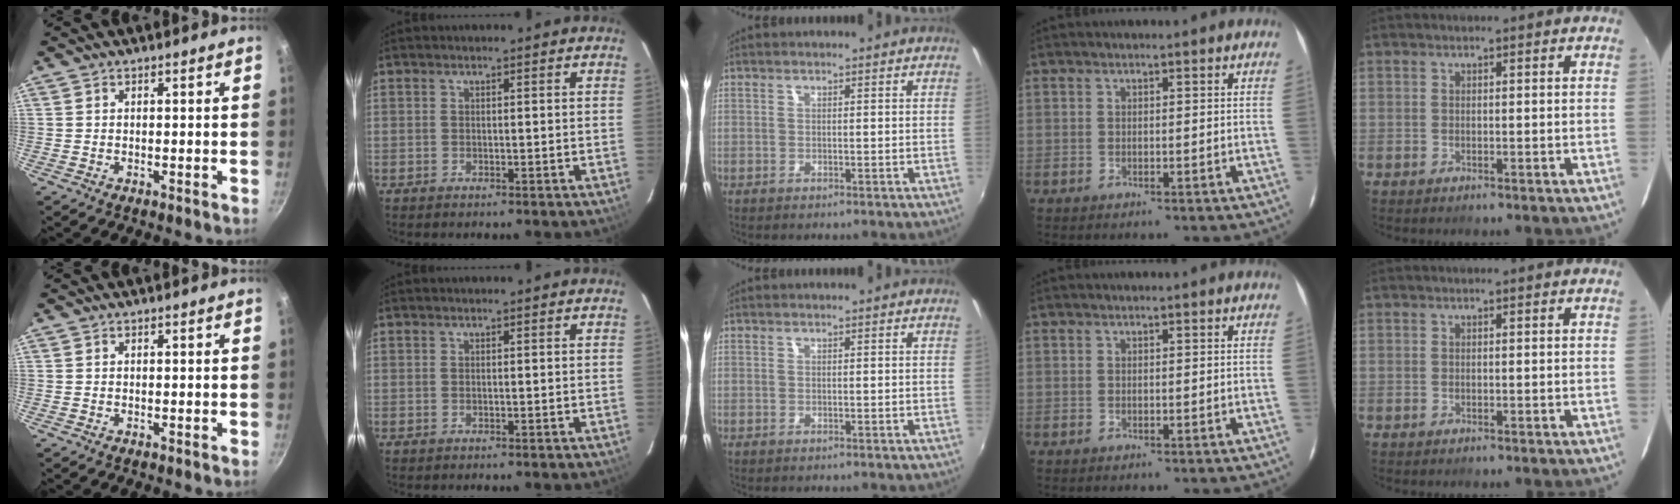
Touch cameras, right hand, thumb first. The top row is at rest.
{}